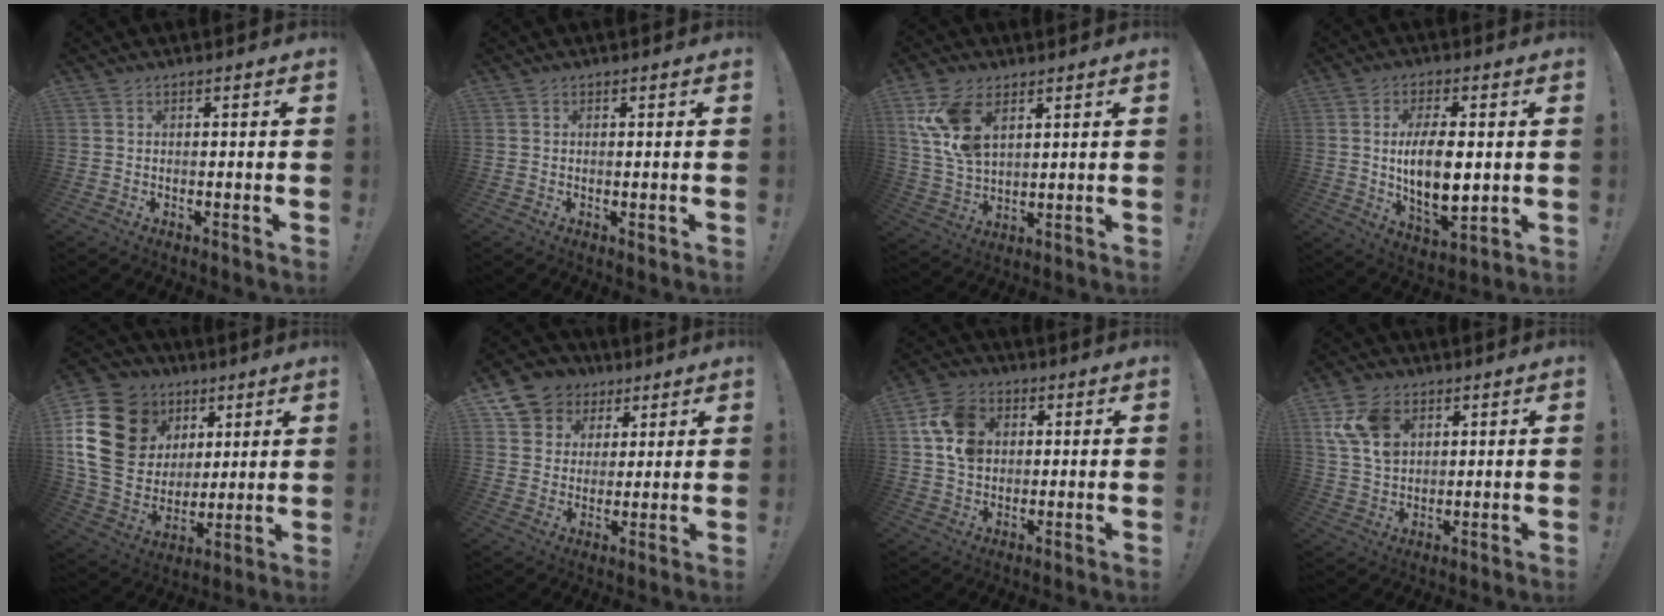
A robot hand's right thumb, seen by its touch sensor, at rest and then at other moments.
{"total": 0.5, "force": [0.2, 0.3, 0.4], "torque": [-0.005, 0.000, 0.004]}
{"total": 12.5, "force": [5.9, 7.3, 8.3], "torque": [-0.161, -0.014, 0.114]}
{"total": 13.8, "force": [0.6, 6.3, 12.2], "torque": [-0.206, -0.014, 0.006]}
{"total": 22.1, "force": [7.0, 17.8, 11.1], "torque": [-0.221, -0.025, 0.163]}
{"total": 9.4, "force": [4.8, 7.9, 1.9], "torque": [-0.032, -0.032, 0.099]}
{"total": 12.0, "force": [3.2, 9.7, 6.4], "torque": [-0.104, 0.006, 0.067]}
{"total": 12.1, "force": [5.2, 8.6, 6.8], "torque": [-0.130, -0.005, 0.102]}